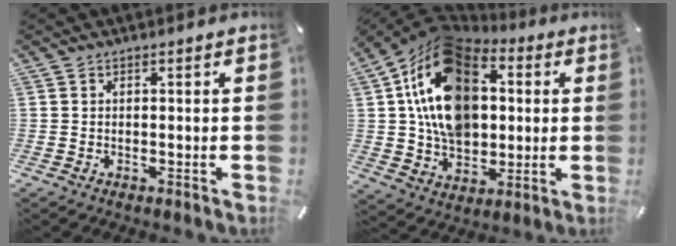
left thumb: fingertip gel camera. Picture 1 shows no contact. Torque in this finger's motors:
{"motor_torque": [2.63, 2.38, 2.70, -0.07, 0.84]}